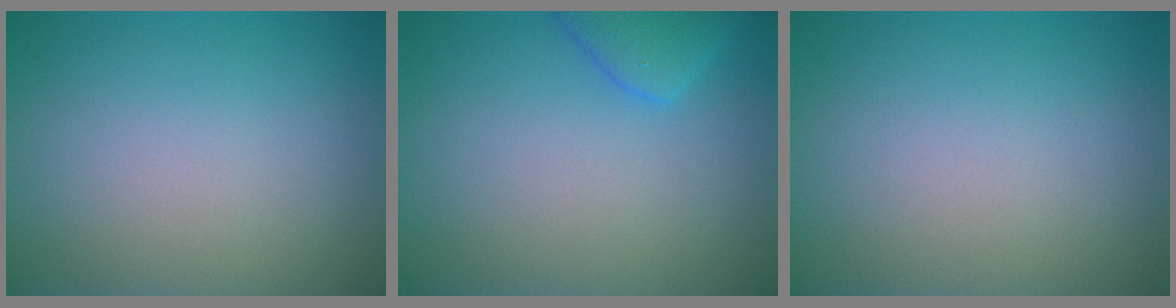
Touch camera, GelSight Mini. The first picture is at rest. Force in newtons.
{"total": 2.5, "press": 2.5, "slide": 0.4}
{"total": 0.0}